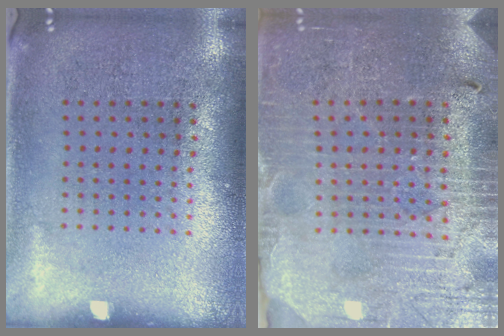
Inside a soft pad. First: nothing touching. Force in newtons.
{"total": 3.8, "press": 3.7, "slide": 0.9}